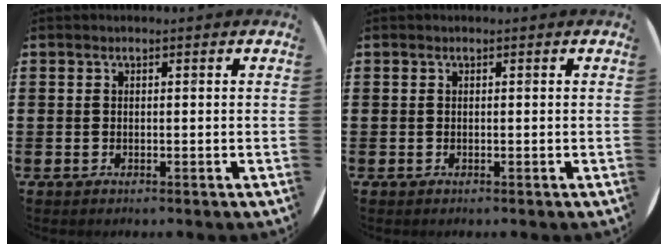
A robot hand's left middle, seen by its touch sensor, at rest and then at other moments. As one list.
[{"total": 0.0}]